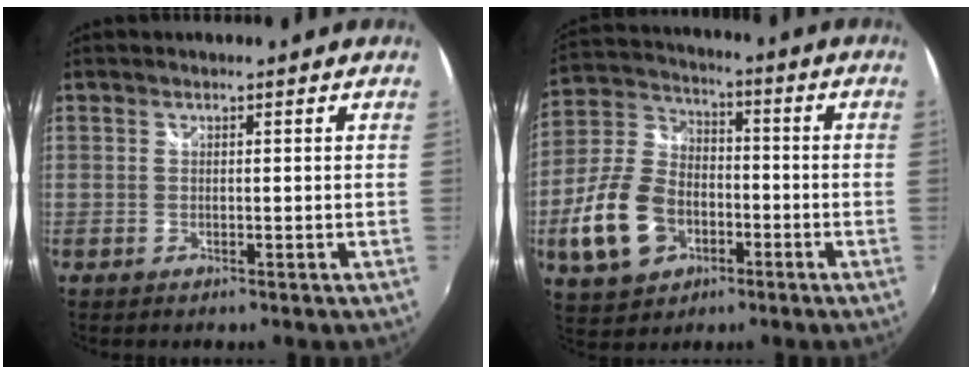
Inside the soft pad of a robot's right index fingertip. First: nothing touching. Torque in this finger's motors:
{"motor_torque": [1.64, -0.50, 0.55, 0.17]}